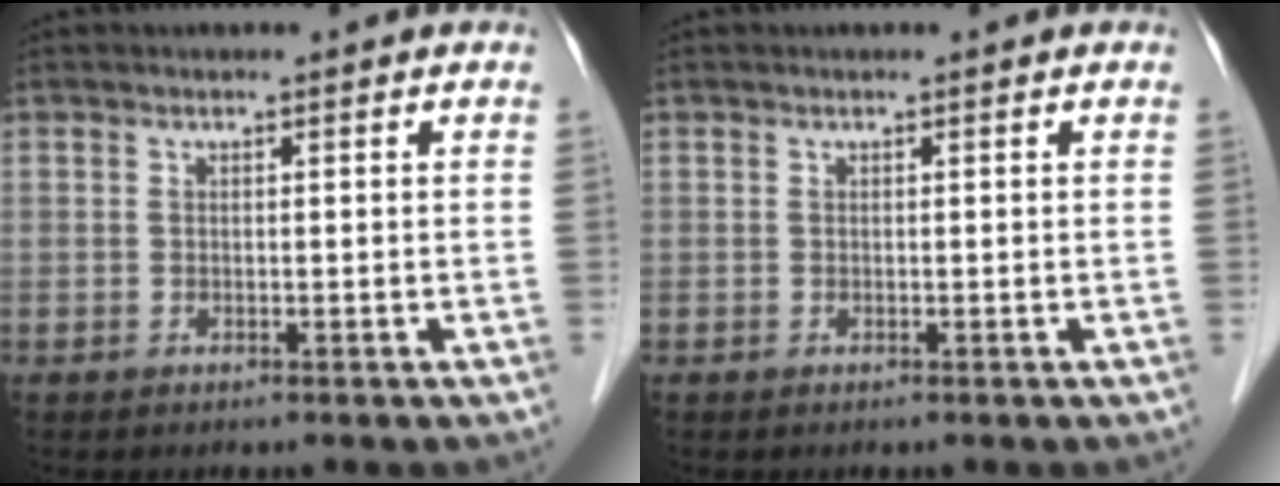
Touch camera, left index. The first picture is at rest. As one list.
[{"total": 0.0}]